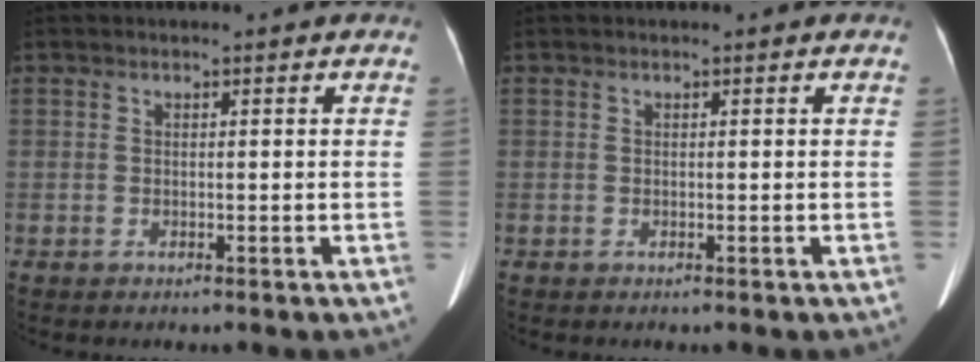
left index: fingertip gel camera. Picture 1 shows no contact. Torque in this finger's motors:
{"motor_torque": [0.14, -0.03, 0.04, 0.01]}